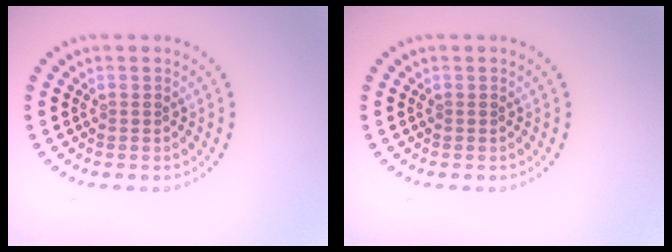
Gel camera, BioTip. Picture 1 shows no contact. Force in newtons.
{"total": 0.0}